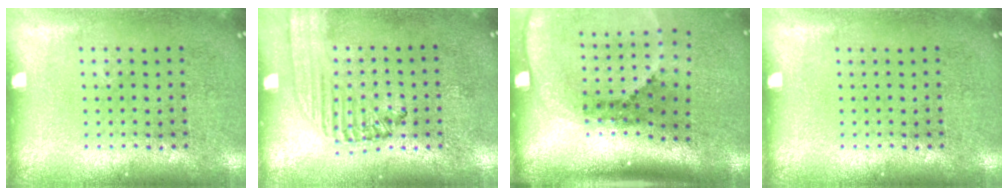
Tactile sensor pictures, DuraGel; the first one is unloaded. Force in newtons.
{"total": 1.4, "press": 1.2, "slide": 0.6}
{"total": 2.8, "press": 1.9, "slide": 2.1}
{"total": 0.0}